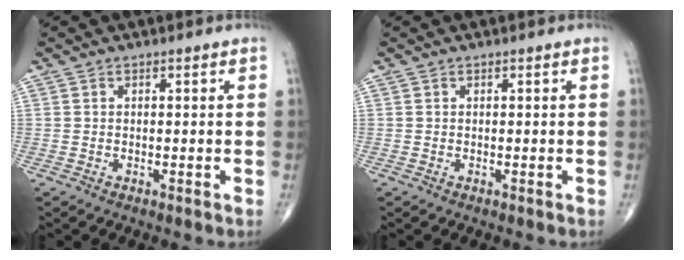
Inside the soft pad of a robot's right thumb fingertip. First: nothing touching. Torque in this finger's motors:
{"motor_torque": [0.05, 0.05, -0.10, 0.10, 0.01]}